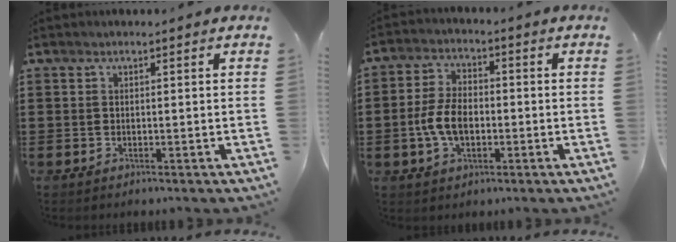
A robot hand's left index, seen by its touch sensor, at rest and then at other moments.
{"total": 6.7, "force": [-1.4, 3.9, 5.2], "torque": [-0.127, 0.000, -0.032]}